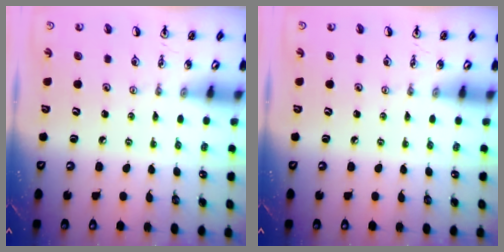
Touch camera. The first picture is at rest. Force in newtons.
{"total": 0.0}